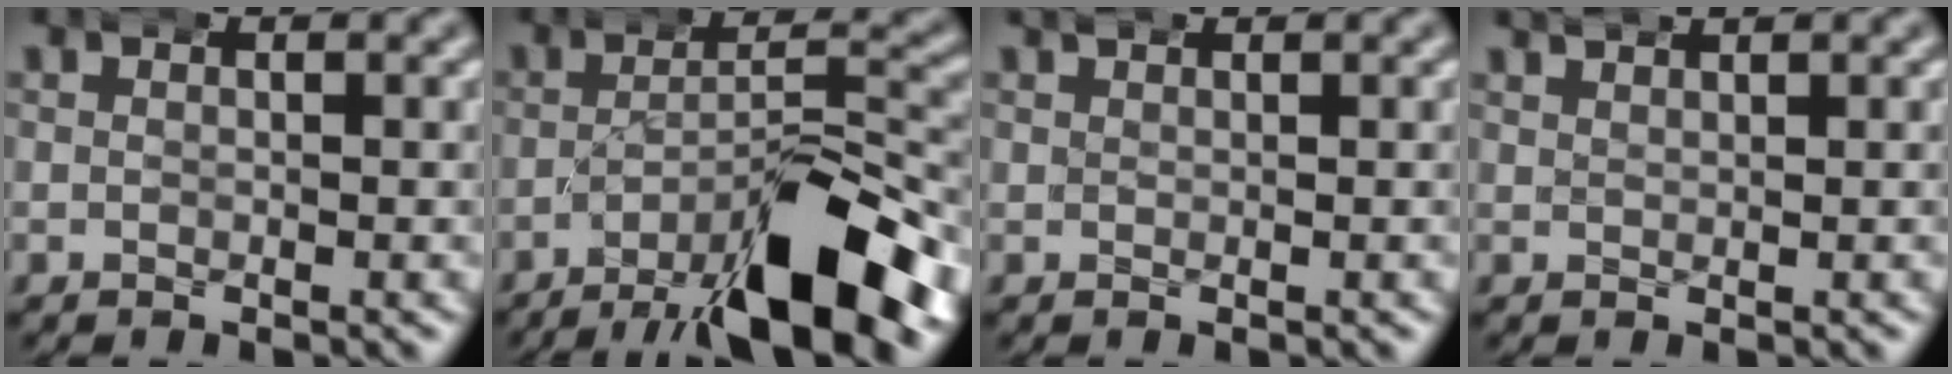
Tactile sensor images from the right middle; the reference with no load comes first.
{"total": 9.5, "force": [-5.4, 2.0, 7.5], "torque": [-0.109, -0.002, -0.084]}
{"total": 0.8, "force": [0.8, 0.0, 0.2], "torque": [-0.007, 0.002, 0.015]}
{"total": 1.6, "force": [1.6, 0.0, 0.2], "torque": [-0.007, 0.003, 0.030]}